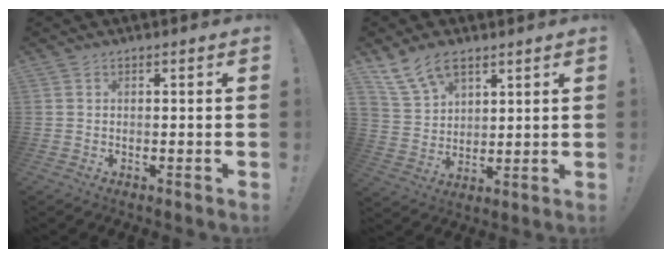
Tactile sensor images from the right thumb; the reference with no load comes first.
{"total": 10.6, "force": [7.3, 6.3, 4.4], "torque": [-0.088, -0.033, 0.146]}